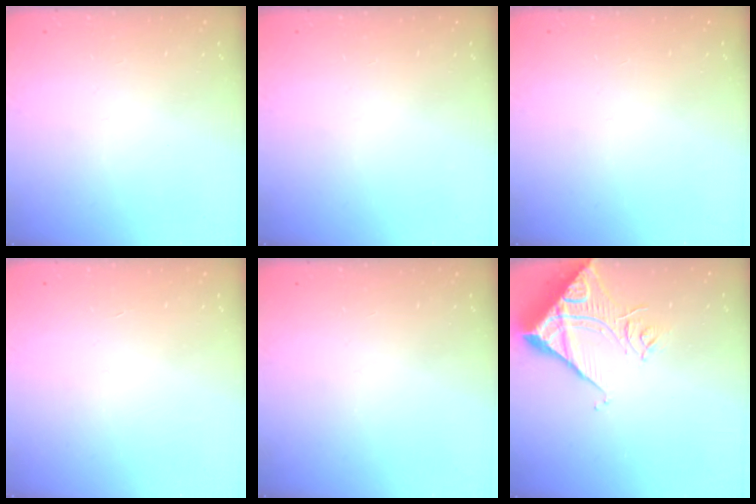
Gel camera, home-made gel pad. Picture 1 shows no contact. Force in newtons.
{"total": 0.0}
{"total": 0.0}
{"total": 1.5, "press": 1.5, "slide": 0.1}
{"total": 0.0}
{"total": 13.9, "press": 13.8, "slide": 1.7}